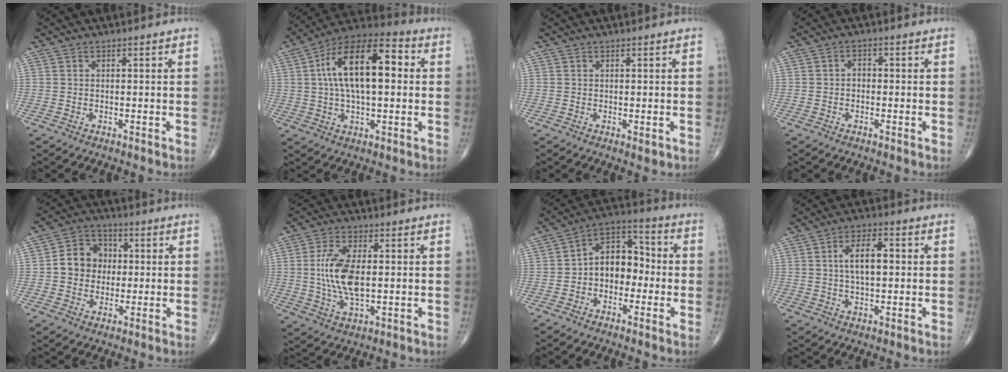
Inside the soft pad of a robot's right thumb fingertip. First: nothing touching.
{"total": 18.4, "force": [2.8, 8.7, 16.0], "torque": [-0.264, 0.032, 0.039]}
{"total": 1.0, "force": [-0.1, 0.5, 0.9], "torque": [-0.012, -0.004, -0.001]}
{"total": 1.8, "force": [-0.3, 1.3, 1.1], "torque": [-0.008, 0.010, -0.009]}
{"total": 8.8, "force": [0.2, 7.7, 4.4], "torque": [-0.042, 0.020, -0.007]}
{"total": 11.0, "force": [0.4, 5.2, 9.7], "torque": [-0.198, -0.006, 0.011]}
{"total": 10.2, "force": [-1.4, 7.3, 7.0], "torque": [-0.076, 0.042, -0.040]}
{"total": 7.5, "force": [1.0, 3.5, 6.5], "torque": [-0.107, 0.010, 0.014]}